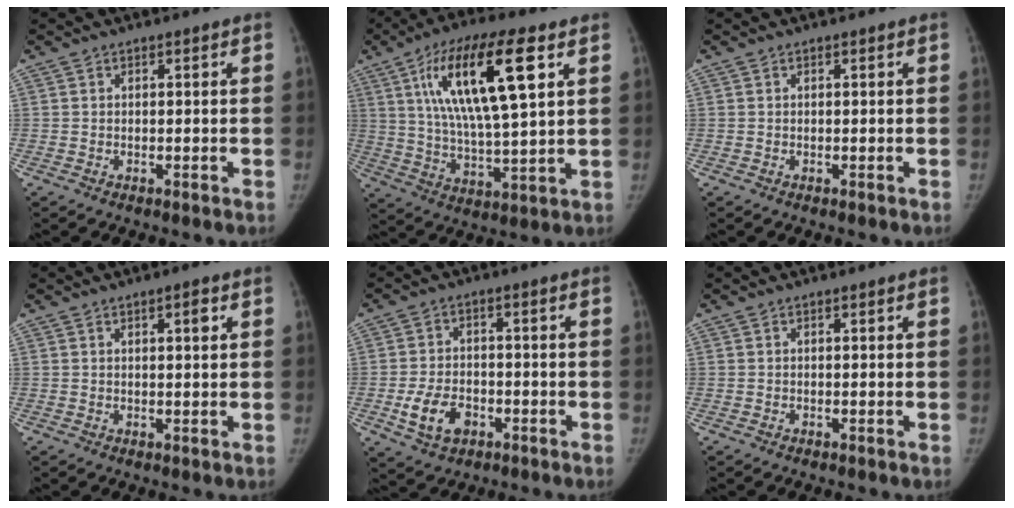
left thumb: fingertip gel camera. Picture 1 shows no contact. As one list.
[{"total": 19.9, "force": [7.3, 5.5, 17.6], "torque": [-0.312, -0.011, 0.126]}, {"total": 0.0}, {"total": 2.2, "force": [1.0, 0.6, 1.9], "torque": [-0.025, -0.002, 0.014]}, {"total": 7.5, "force": [-2.8, 5.1, 4.7], "torque": [-0.081, 0.012, -0.046]}, {"total": 0.0}]